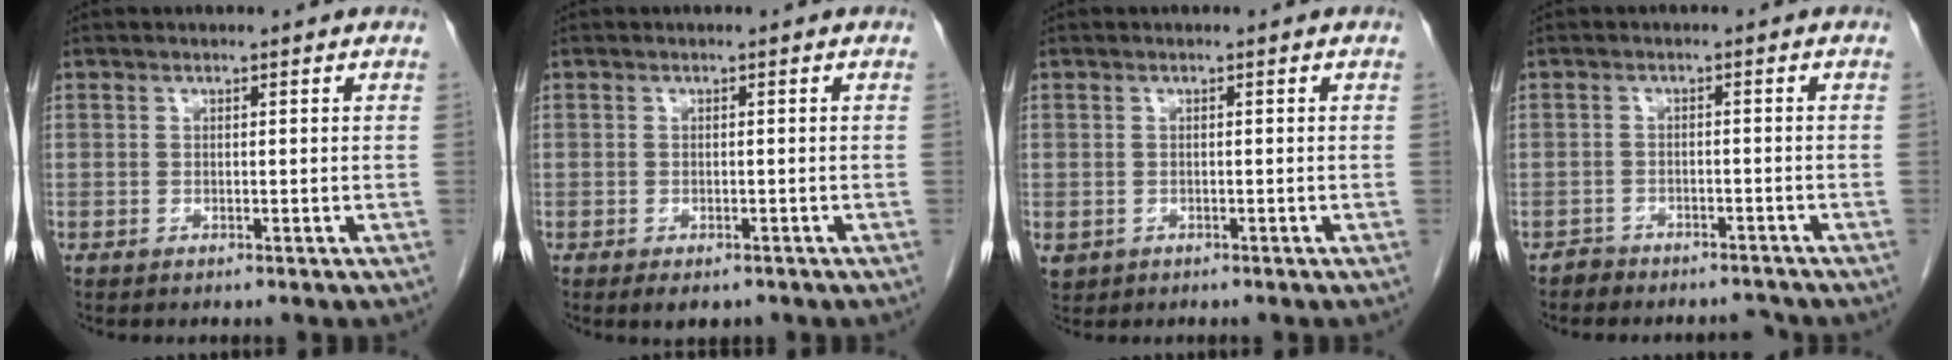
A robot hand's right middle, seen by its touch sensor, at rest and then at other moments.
{"total": 2.9, "force": [-2.1, 1.5, 1.5], "torque": [-0.014, -0.002, -0.022]}
{"total": 1.8, "force": [-0.6, 1.6, 0.7], "torque": [-0.014, -0.001, 0.000]}
{"total": 3.5, "force": [-3.2, 1.4, -0.5], "torque": [0.012, 0.002, -0.053]}